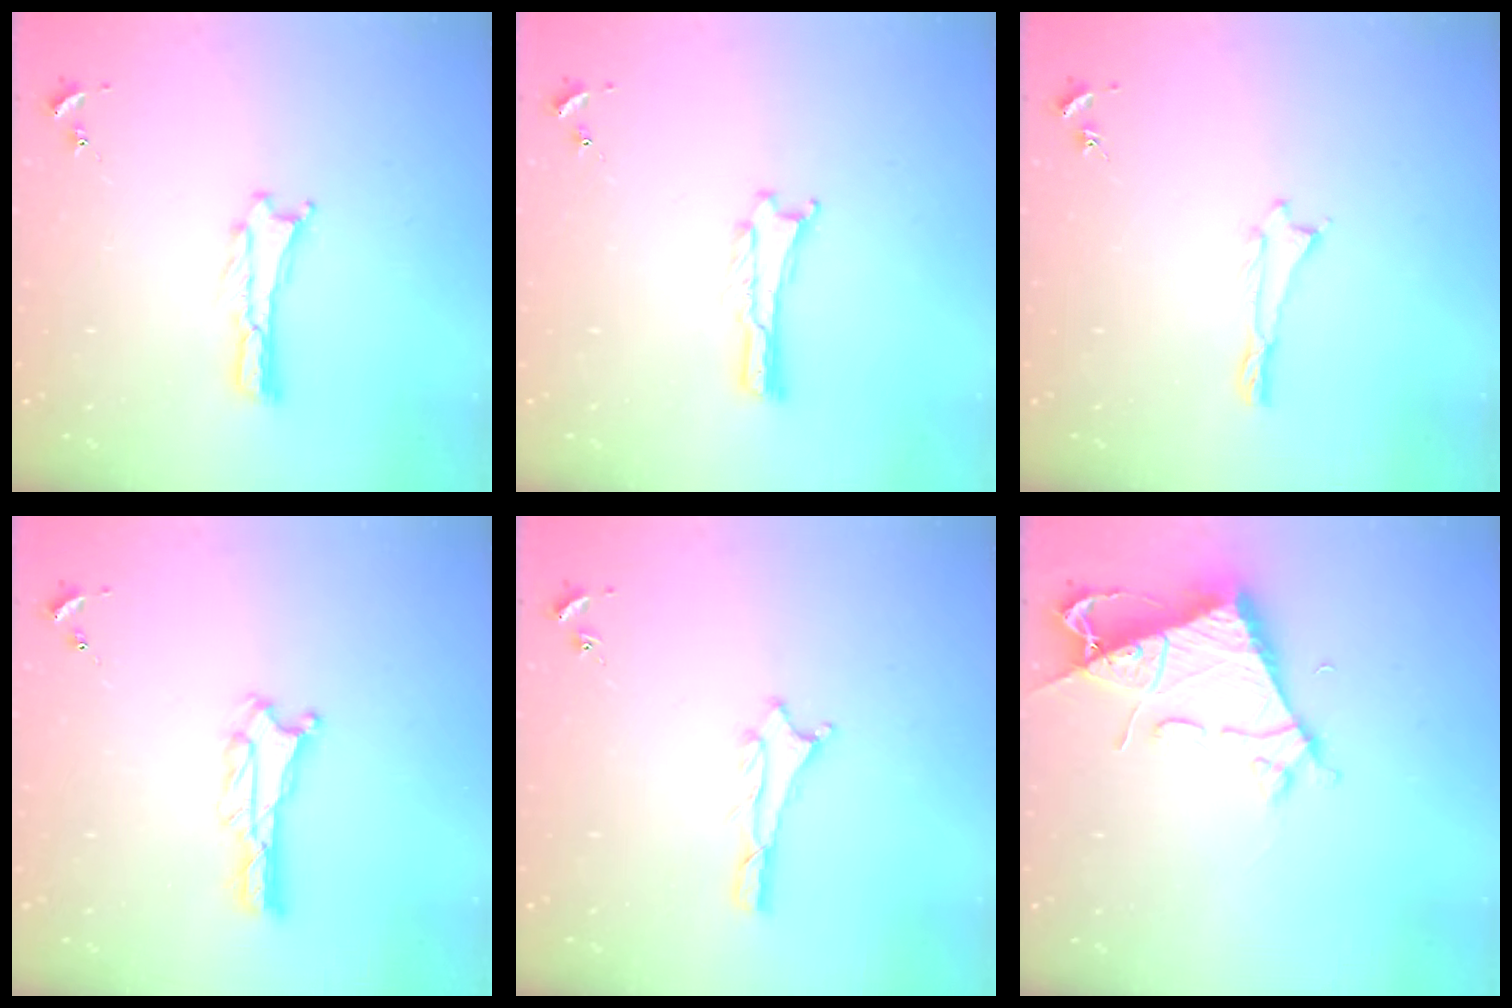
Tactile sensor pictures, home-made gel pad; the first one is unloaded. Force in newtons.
{"total": 0.0}
{"total": 0.0}
{"total": 0.7, "press": 0.7, "slide": 0.1}
{"total": 1.1, "press": 1.0, "slide": 0.1}
{"total": 7.2, "press": 7.2, "slide": 0.7}